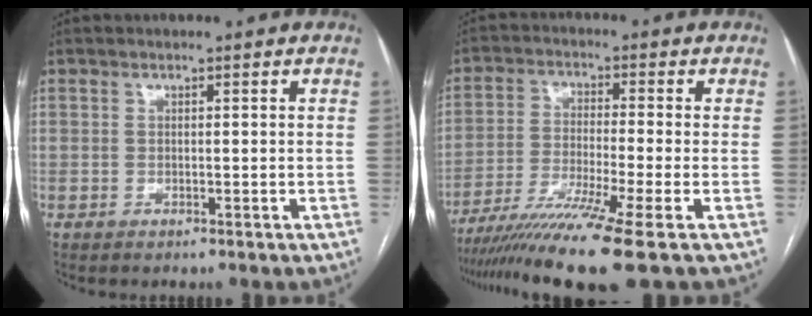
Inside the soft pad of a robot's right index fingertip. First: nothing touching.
{"total": 12.4, "force": [-8.9, -2.2, 8.4], "torque": [-0.150, -0.035, -0.150]}